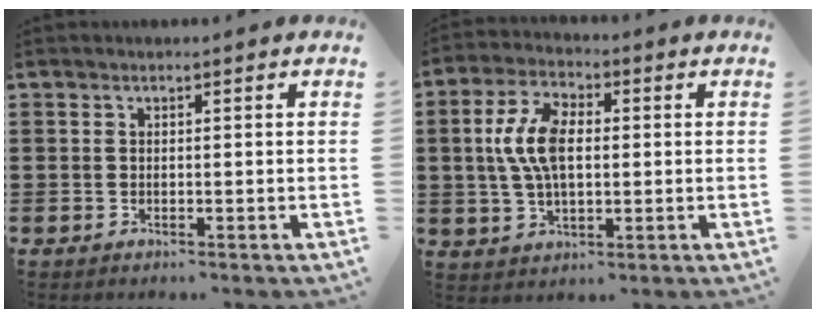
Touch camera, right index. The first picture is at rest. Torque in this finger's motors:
{"motor_torque": [1.67, -0.46, 0.97, 0.21]}